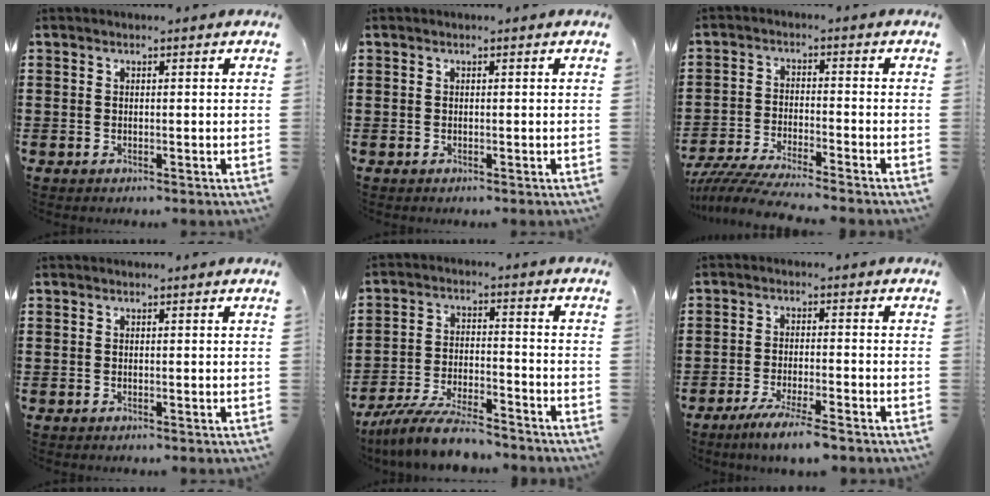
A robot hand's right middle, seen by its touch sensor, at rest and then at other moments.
{"total": 0.0}
{"total": 5.8, "force": [-5.5, -0.1, 1.7], "torque": [-0.046, -0.015, -0.112]}
{"total": 0.0}
{"total": 8.2, "force": [-7.4, 1.1, 3.4], "torque": [-0.071, 0.007, -0.141]}
{"total": 4.5, "force": [-3.7, -0.2, 2.6], "torque": [-0.048, -0.012, -0.067]}